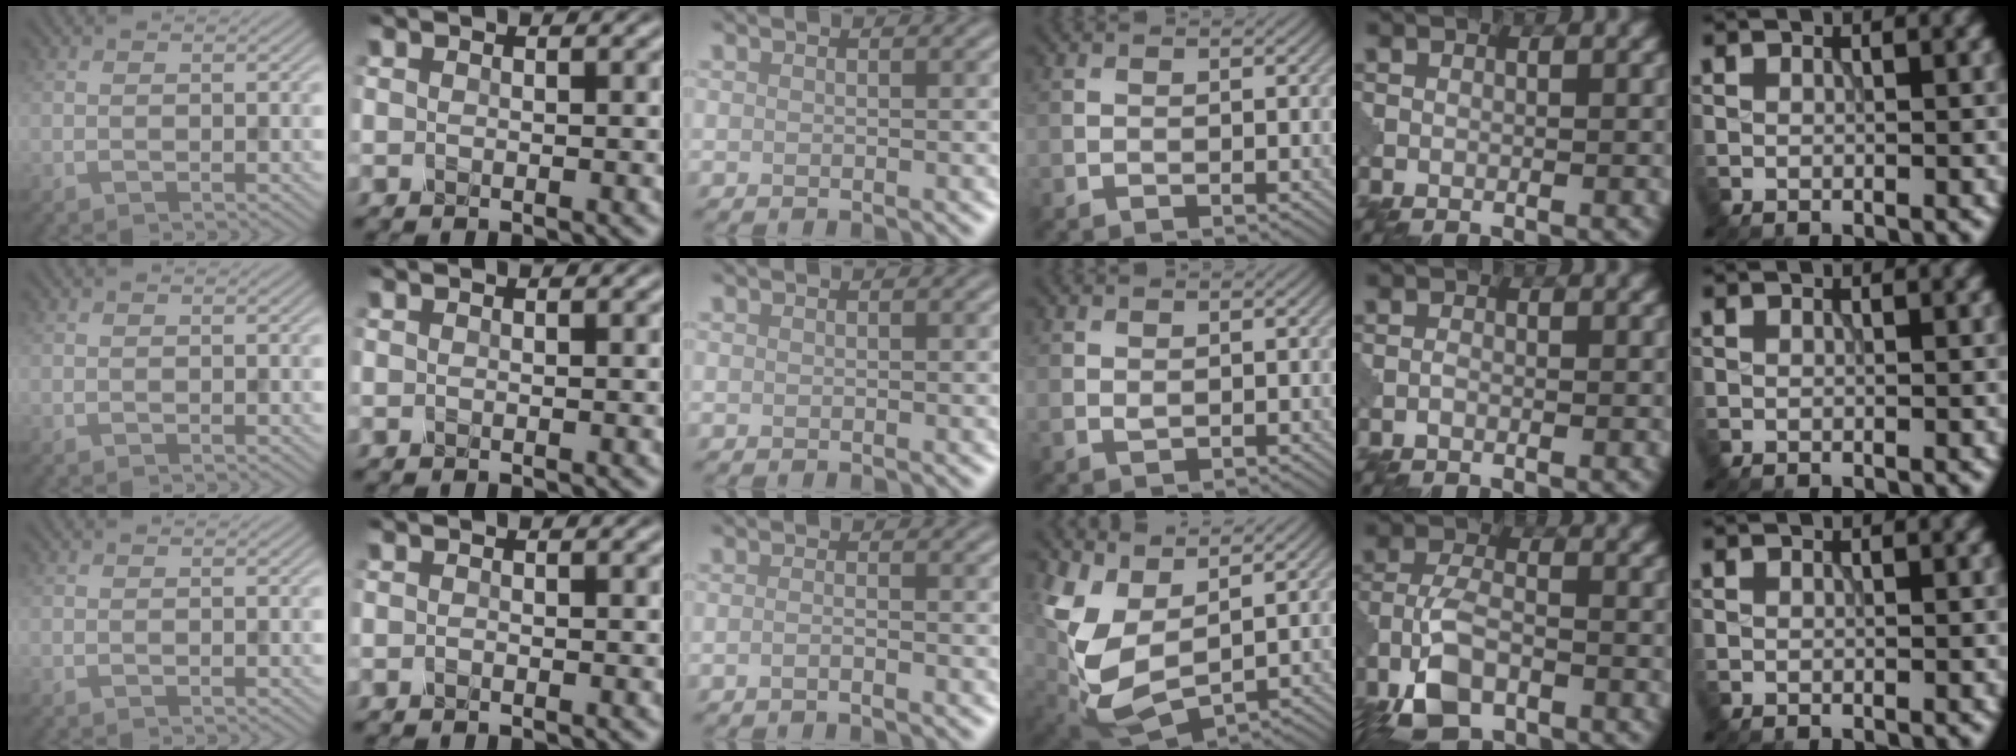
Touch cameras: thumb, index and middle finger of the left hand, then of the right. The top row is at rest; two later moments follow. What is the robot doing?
{"motion": "insert", "object": "pin"}